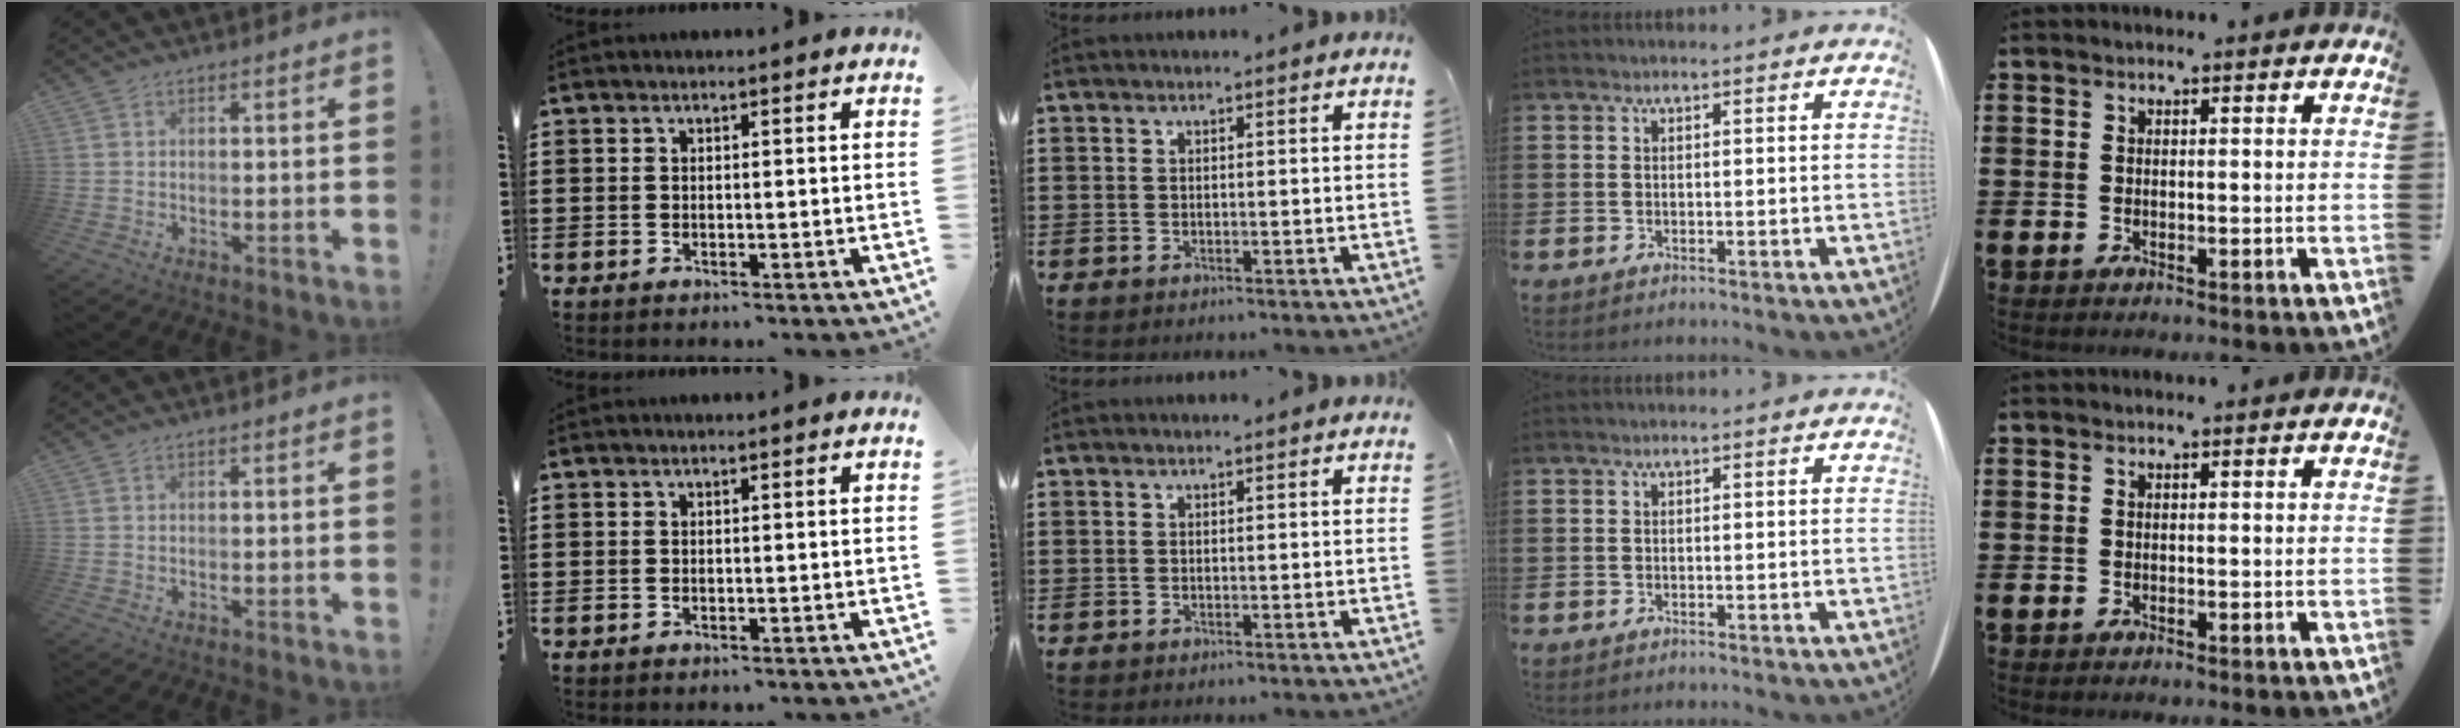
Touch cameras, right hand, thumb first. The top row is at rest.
{}